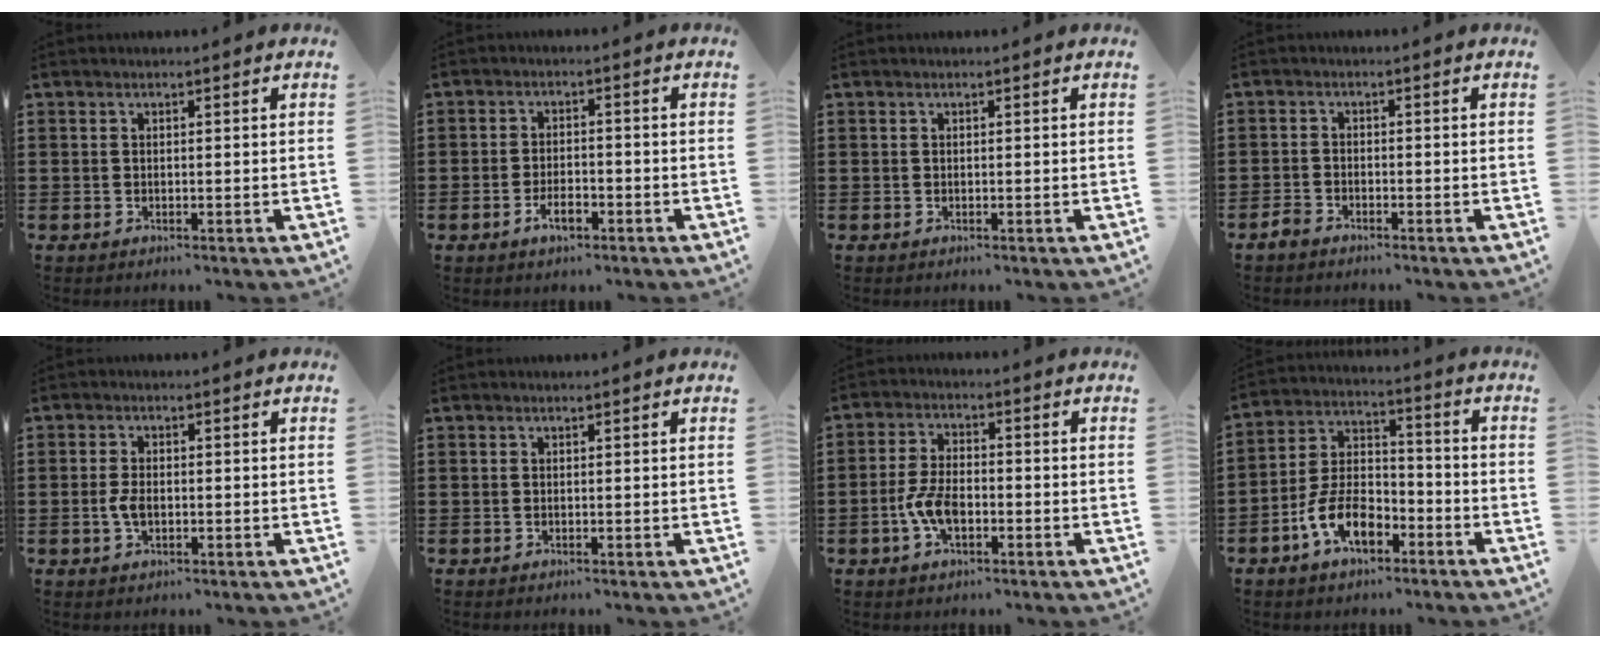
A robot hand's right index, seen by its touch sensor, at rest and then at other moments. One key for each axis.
{"total": 3.5, "fx": -1.9, "fy": 1.5, "fz": 2.6, "tx": -0.045, "ty": 0.003, "tz": -0.035}
{"total": 0.0}
{"total": 1.5, "fx": -1.4, "fy": 0.6, "fz": 0.3, "tx": -0.017, "ty": 0.001, "tz": -0.031}
{"total": 2.9, "fx": -0.5, "fy": 1.4, "fz": 2.5, "tx": -0.062, "ty": -0.006, "tz": -0.011}
{"total": 0.0}
{"total": 5.9, "fx": -1.9, "fy": 2.9, "fz": 4.8, "tx": -0.116, "ty": -0.004, "tz": -0.041}
{"total": 9.4, "fx": -5.1, "fy": 4.9, "fz": 6.2, "tx": -0.142, "ty": 0.006, "tz": -0.097}